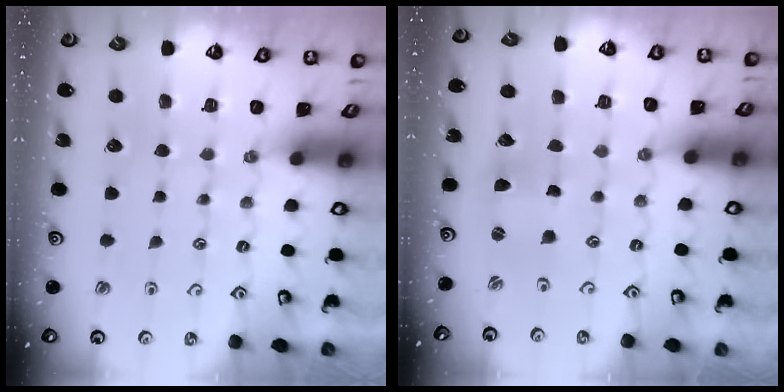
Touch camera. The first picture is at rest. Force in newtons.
{"total": 1.4, "press": 1.4, "slide": 0.2}